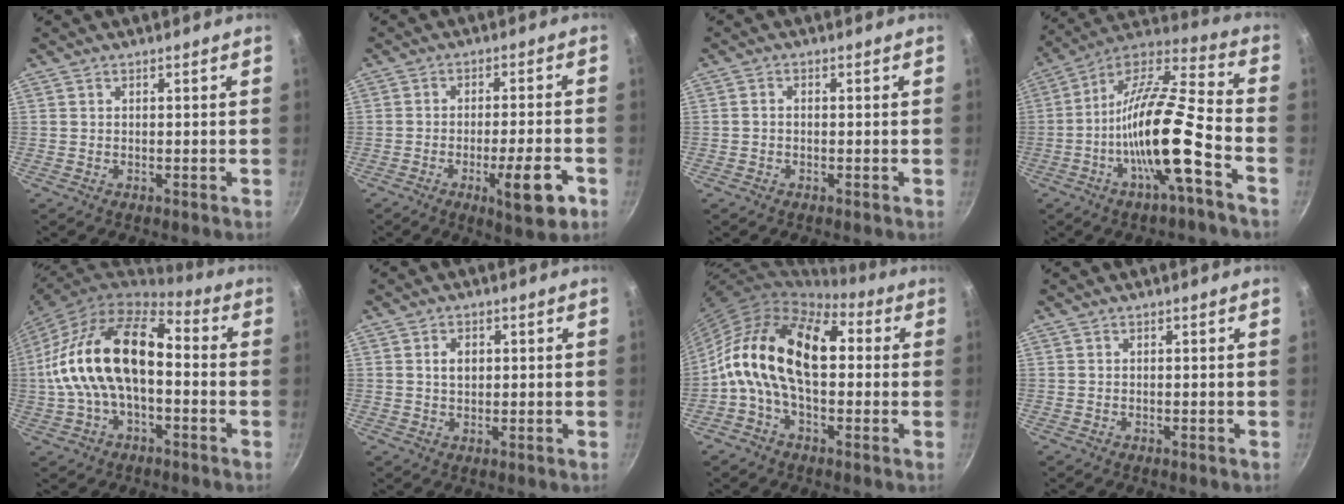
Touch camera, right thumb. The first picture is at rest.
{"total": 9.6, "force": [-4.0, 2.0, 8.5], "torque": [-0.114, 0.016, -0.054]}
{"total": 1.0, "force": [-0.3, 0.8, 0.6], "torque": [-0.014, 0.006, -0.006]}
{"total": 19.1, "force": [-6.6, 4.1, 17.5], "torque": [-0.304, 0.040, -0.133]}
{"total": 20.0, "force": [-0.8, 11.2, 16.5], "torque": [-0.291, 0.041, -0.027]}
{"total": 3.2, "force": [0.7, 2.2, 2.2], "torque": [-0.025, -0.001, 0.012]}
{"total": 17.6, "force": [1.0, 10.3, 14.2], "torque": [-0.223, 0.032, -0.009]}
{"total": 0.0}